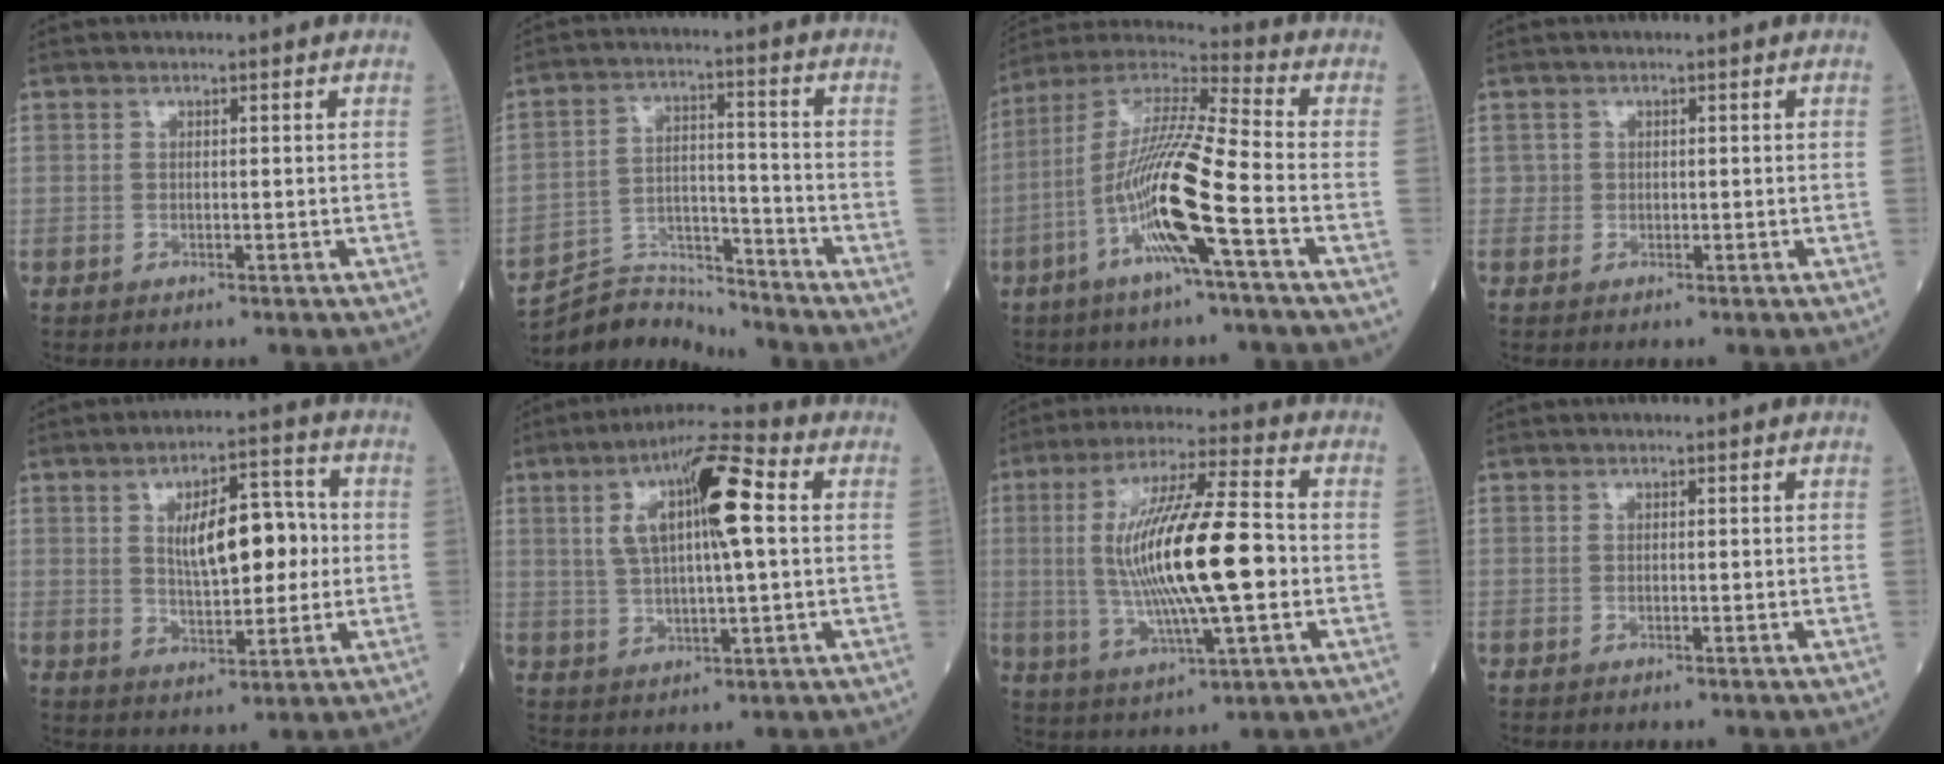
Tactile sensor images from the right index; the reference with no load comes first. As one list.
[{"total": 9.4, "force": [-9.3, 0.8, -0.8], "torque": [0.011, 0.029, -0.171]}, {"total": 15.1, "force": [-5.2, -0.2, 14.2], "torque": [-0.287, 0.001, -0.104]}, {"total": 0.7, "force": [0.1, 0.7, -0.1], "torque": [0.011, 0.008, 0.000]}, {"total": 10.1, "force": [1.3, 3.9, 9.2], "torque": [-0.147, 0.016, 0.025]}, {"total": 12.2, "force": [2.7, 1.9, 11.7], "torque": [-0.213, 0.021, 0.044]}, {"total": 17.2, "force": [-0.7, 2.3, 17.0], "torque": [-0.325, 0.005, -0.011]}, {"total": 0.0}]